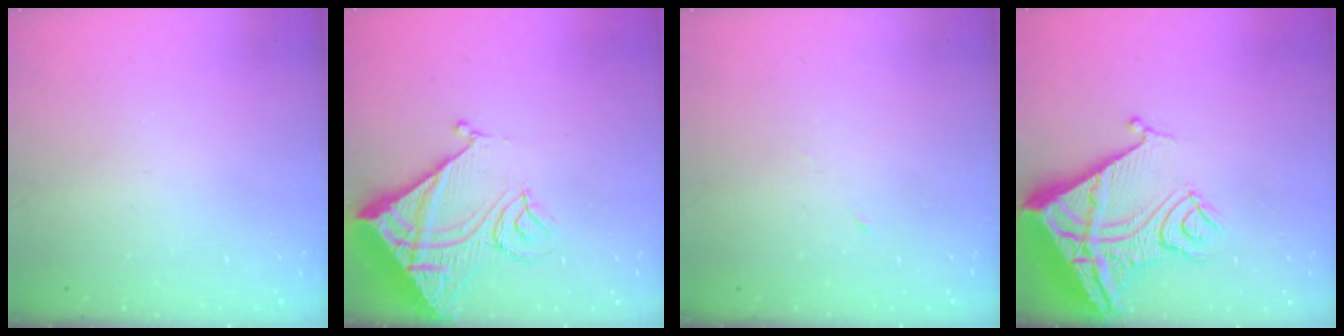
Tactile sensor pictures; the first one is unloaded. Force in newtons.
{"total": 14.7, "press": 14.6, "slide": 1.7}
{"total": 2.7, "press": 2.5, "slide": 1.0}
{"total": 20.1, "press": 19.9, "slide": 2.1}